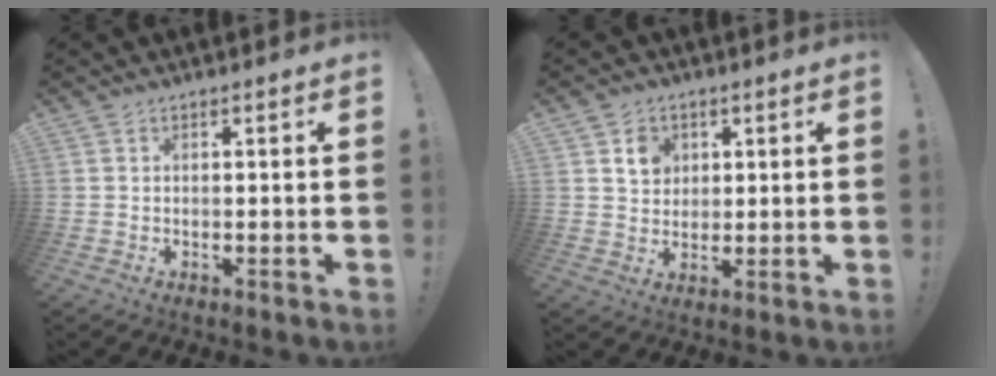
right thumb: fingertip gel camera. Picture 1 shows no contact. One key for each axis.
{"total": 5.9, "fx": 2.8, "fy": 4.9, "fz": 1.6, "tx": -0.014, "ty": -0.011, "tz": 0.048}